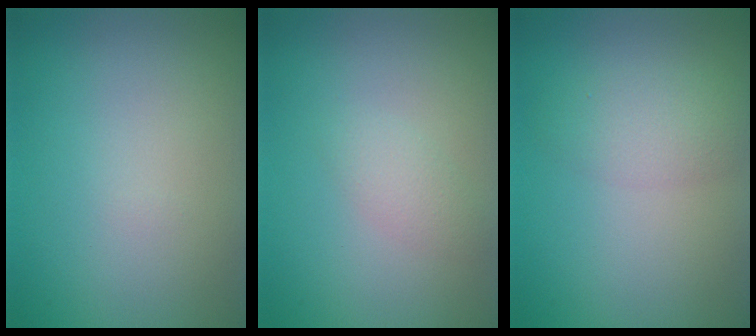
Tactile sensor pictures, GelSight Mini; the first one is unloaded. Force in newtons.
{"total": 1.5, "press": 1.5, "slide": 0.0}
{"total": 2.8, "press": 2.8, "slide": 0.2}